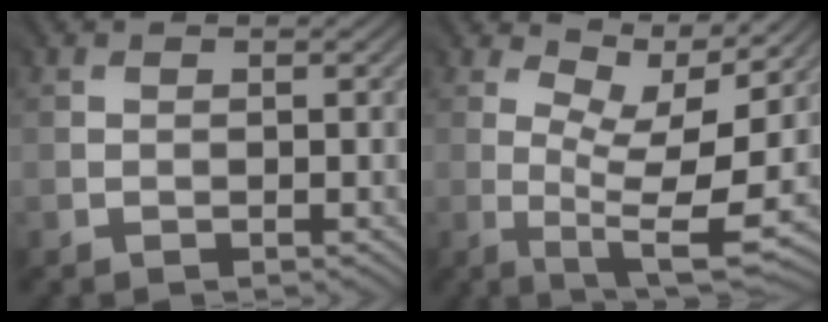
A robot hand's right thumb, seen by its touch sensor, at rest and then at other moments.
{"total": 9.4, "force": [2.2, 2.5, 8.8], "torque": [-0.151, 0.000, 0.055]}